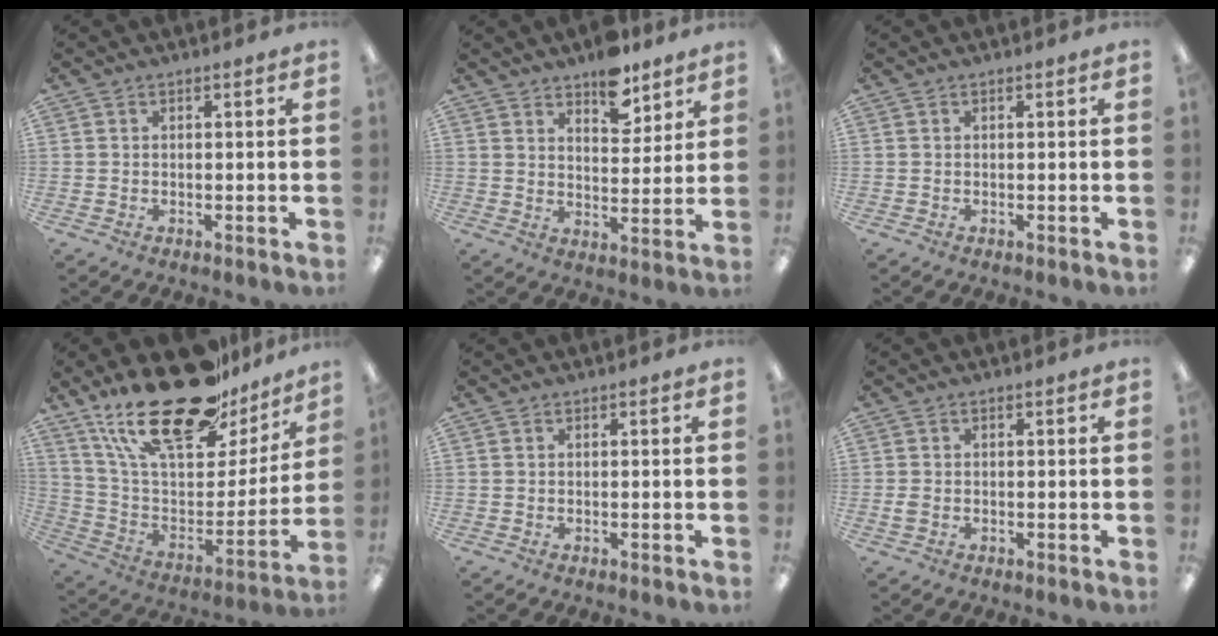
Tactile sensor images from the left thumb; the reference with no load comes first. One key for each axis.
{"total": 9.1, "fx": 7.0, "fy": 4.3, "fz": 3.9, "tx": -0.034, "ty": -0.044, "tz": 0.119}
{"total": 0.0}
{"total": 28.5, "fx": 19.9, "fy": 11.5, "fz": 16.8, "tx": -0.292, "ty": -0.116, "tz": 0.345}
{"total": 0.0}
{"total": 1.6, "fx": -0.2, "fy": 1.1, "fz": 1.2, "tx": -0.021, "ty": 0.003, "tz": -0.004}